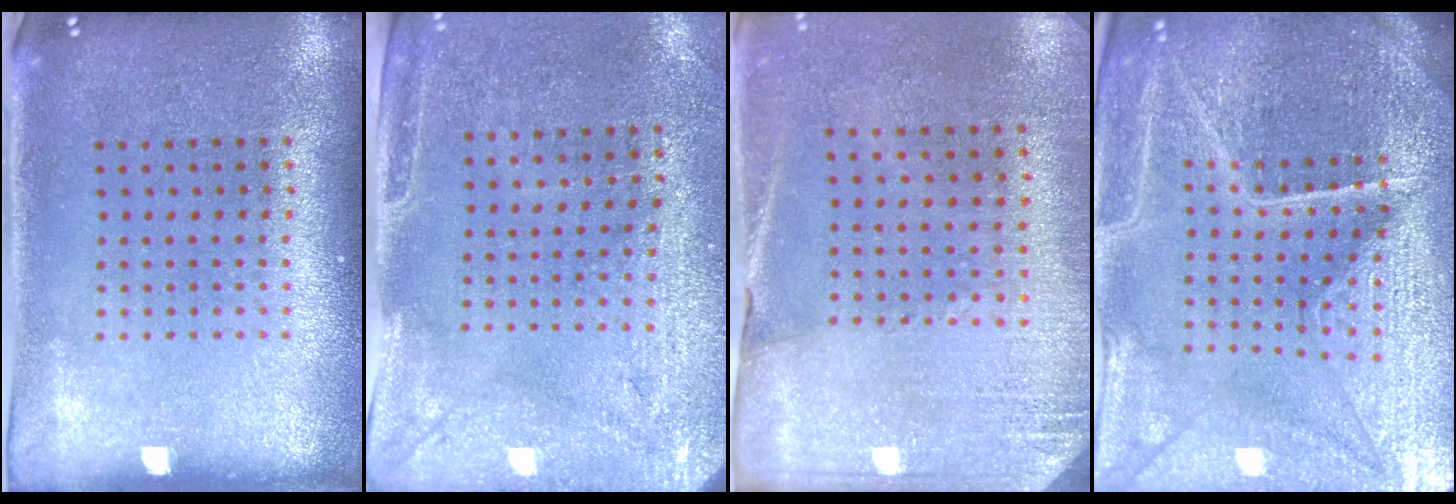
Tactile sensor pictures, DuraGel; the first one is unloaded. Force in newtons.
{"total": 3.0, "press": 2.3, "slide": 1.8}
{"total": 2.6, "press": 2.4, "slide": 1.0}
{"total": 5.8, "press": 5.3, "slide": 2.4}